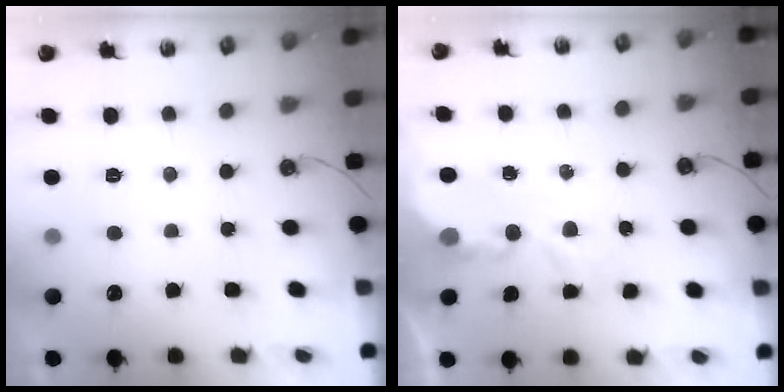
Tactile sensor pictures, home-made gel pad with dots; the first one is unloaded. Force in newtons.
{"total": 4.0, "press": 4.0, "slide": 0.1}